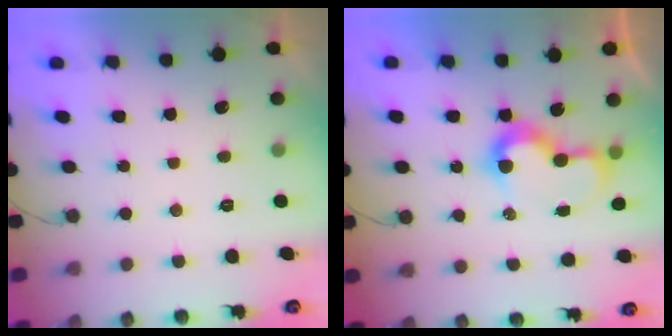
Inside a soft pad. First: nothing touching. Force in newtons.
{"total": 9.2, "press": 9.2, "slide": 0.4}